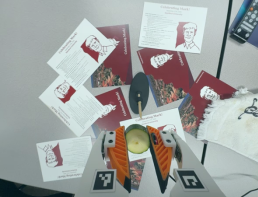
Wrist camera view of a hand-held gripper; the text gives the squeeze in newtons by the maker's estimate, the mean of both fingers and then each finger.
{"total": 11.5, "left": 11.2, "right": 11.7}